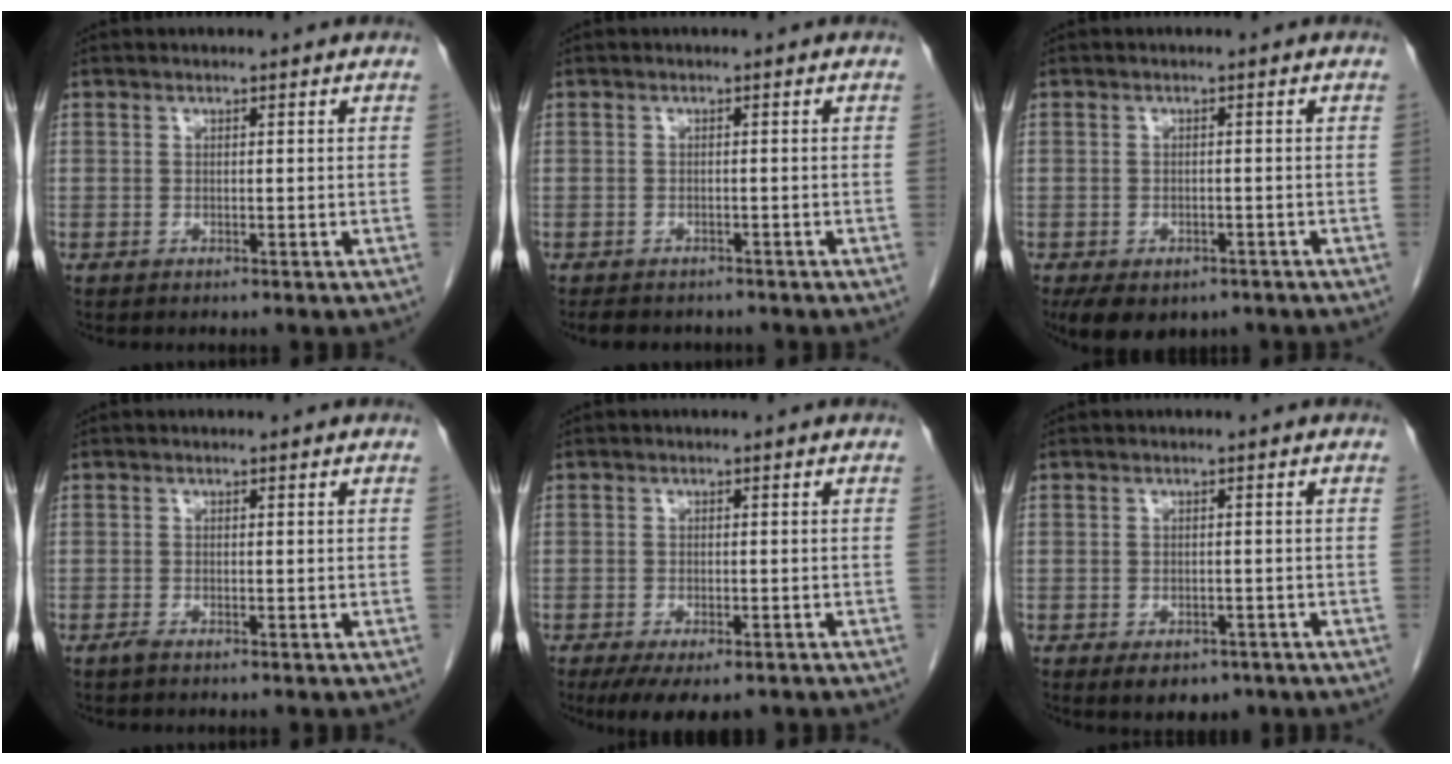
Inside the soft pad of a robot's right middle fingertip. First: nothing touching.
{"total": 5.3, "force": [-4.6, 2.1, 1.6], "torque": [-0.023, -0.003, -0.058]}
{"total": 8.0, "force": [-5.4, 4.5, 3.8], "torque": [-0.059, -0.002, -0.074]}
{"total": 0.6, "force": [-0.5, 0.0, 0.4], "torque": [-0.010, -0.001, -0.010]}
{"total": 7.4, "force": [-5.2, 2.8, 4.4], "torque": [-0.062, -0.010, -0.079]}
{"total": 4.9, "force": [-3.2, 2.8, 2.4], "torque": [-0.023, -0.001, -0.037]}